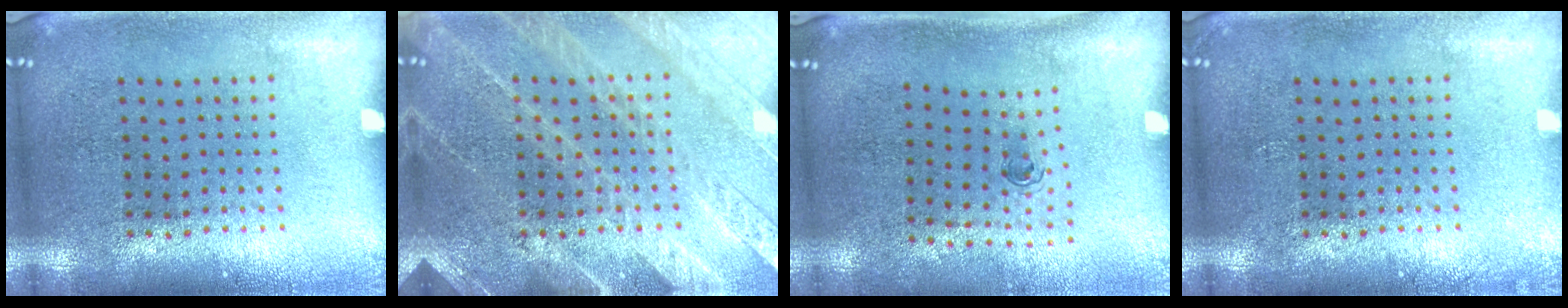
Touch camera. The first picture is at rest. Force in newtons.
{"total": 4.4, "press": 4.3, "slide": 0.7}
{"total": 0.6, "press": 0.3, "slide": 0.5}
{"total": 0.6, "press": 0.6, "slide": 0.1}